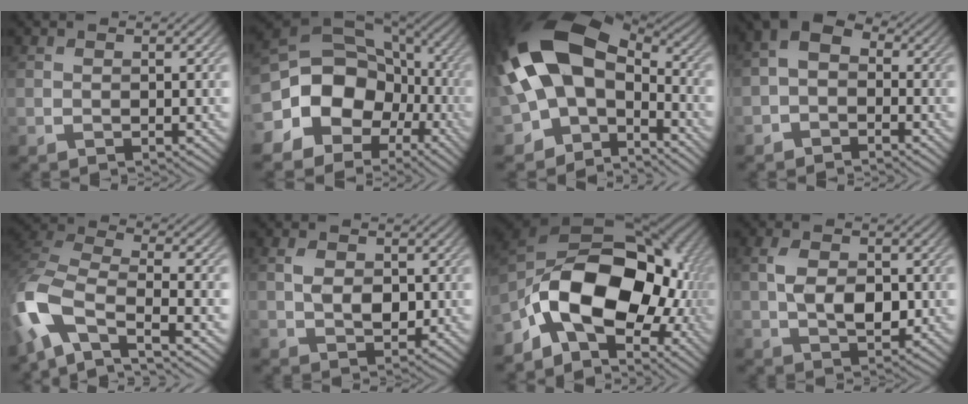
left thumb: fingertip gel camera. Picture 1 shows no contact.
{"total": 15.2, "force": [-3.9, 12.1, 8.4], "torque": [-0.191, -0.017, -0.067]}
{"total": 16.0, "force": [-2.2, 10.5, 11.8], "torque": [-0.237, -0.004, -0.053]}
{"total": 4.1, "force": [-1.3, 2.8, 2.6], "torque": [-0.042, 0.012, -0.039]}
{"total": 11.8, "force": [-6.3, 5.2, 8.5], "torque": [-0.205, -0.019, -0.135]}
{"total": 3.6, "force": [0.4, 2.4, 2.7], "torque": [-0.056, -0.001, 0.007]}
{"total": 16.0, "force": [-4.7, 10.2, 11.4], "torque": [-0.180, -0.006, -0.097]}
{"total": 5.0, "force": [0.1, 3.0, 4.0], "torque": [-0.083, -0.002, 0.004]}